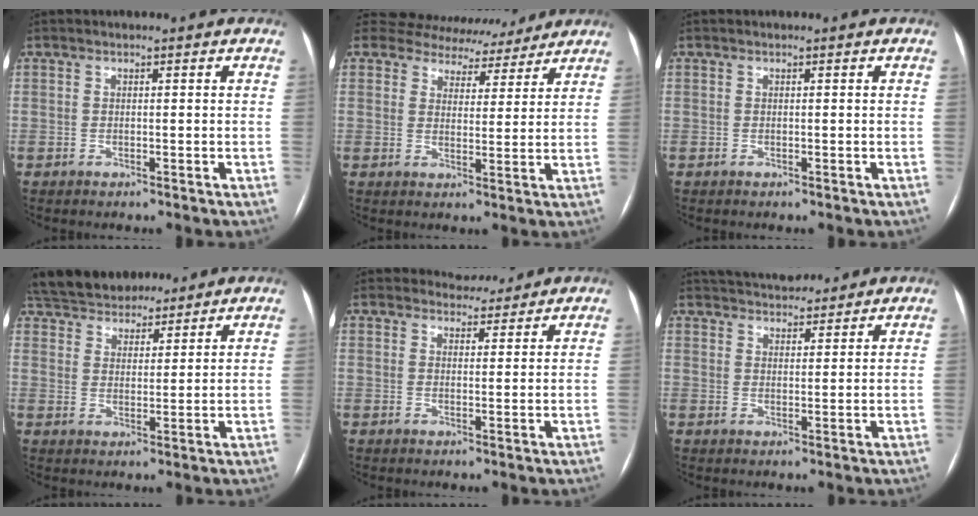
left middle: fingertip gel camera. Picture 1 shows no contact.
{"total": 12.0, "force": [10.5, 5.5, 1.5], "torque": [-0.021, 0.017, 0.134]}
{"total": 0.0}
{"total": 14.9, "force": [12.8, 6.0, 4.6], "torque": [-0.100, 0.034, 0.208]}
{"total": 3.6, "force": [3.3, 1.4, -0.2], "torque": [0.002, 0.001, 0.046]}
{"total": 9.9, "force": [9.1, 2.8, 2.7], "torque": [-0.041, 0.021, 0.139]}